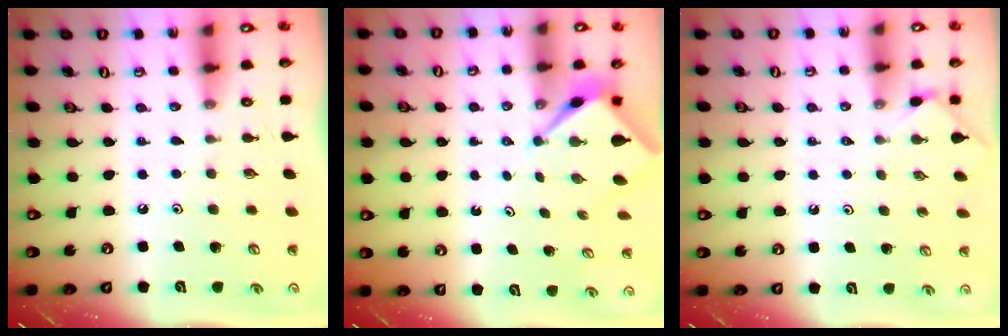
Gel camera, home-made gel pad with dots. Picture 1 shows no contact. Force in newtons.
{"total": 2.6, "press": 2.6, "slide": 0.1}
{"total": 2.3, "press": 2.3, "slide": 0.3}